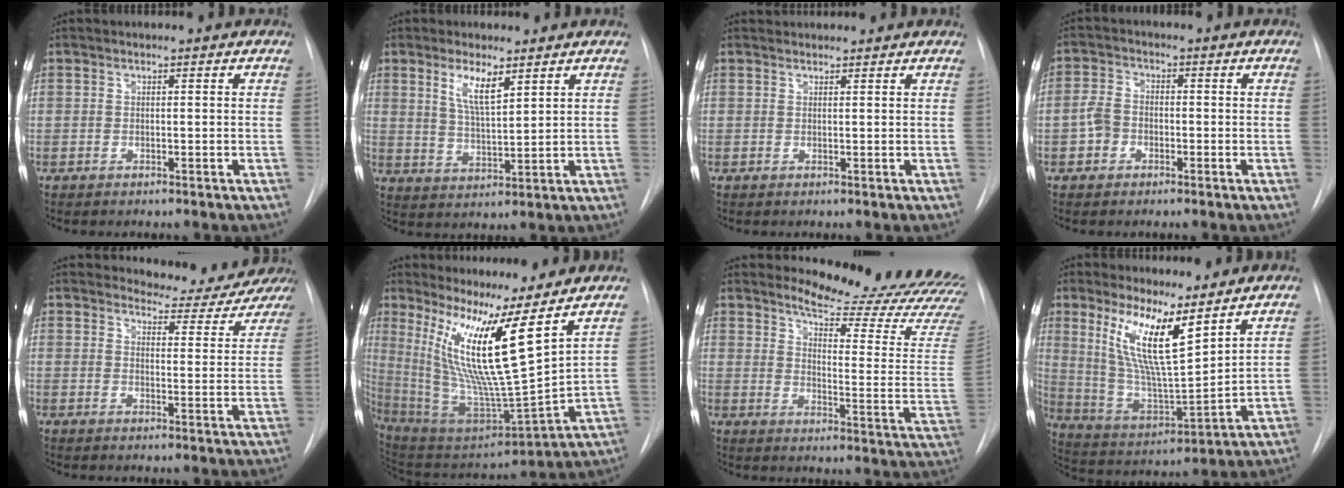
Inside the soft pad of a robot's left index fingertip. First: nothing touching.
{"total": 5.6, "force": [3.2, 1.3, 4.3], "torque": [-0.086, -0.005, 0.063]}
{"total": 3.6, "force": [3.5, 0.7, 0.5], "torque": [-0.006, 0.032, 0.047]}
{"total": 3.7, "force": [-1.3, 3.0, 1.7], "torque": [-0.044, 0.012, -0.027]}
{"total": 8.9, "force": [8.8, 1.3, -0.1], "torque": [0.009, -0.029, 0.095]}
{"total": 16.7, "force": [8.9, 0.0, 14.1], "torque": [-0.275, -0.030, 0.164]}
{"total": 20.0, "force": [19.0, 1.0, 6.2], "torque": [-0.085, -0.146, 0.218]}
{"total": 13.3, "force": [7.3, 2.4, 10.9], "torque": [-0.212, -0.008, 0.144]}